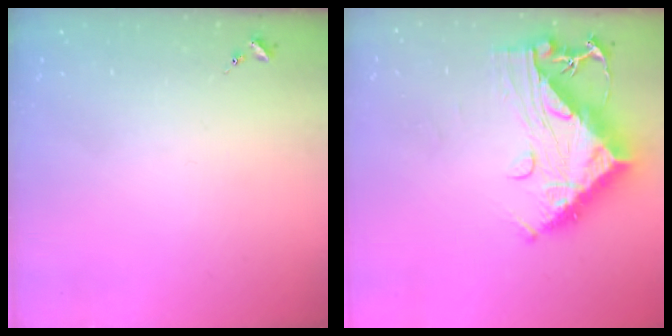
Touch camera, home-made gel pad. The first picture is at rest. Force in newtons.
{"total": 14.5, "press": 14.4, "slide": 1.6}